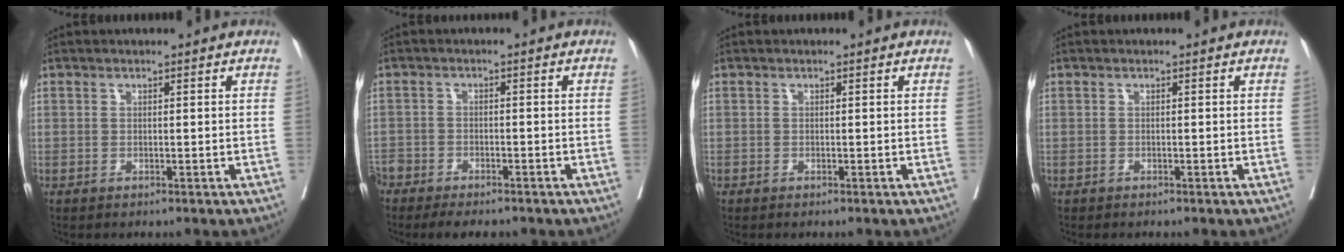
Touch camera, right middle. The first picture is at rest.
{"total": 9.6, "force": [-7.8, 3.8, 4.2], "torque": [-0.089, -0.005, -0.117]}
{"total": 0.0}
{"total": 0.0}